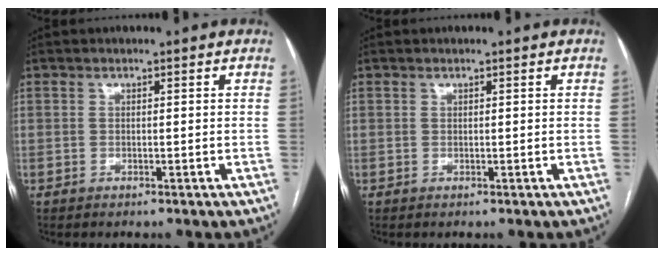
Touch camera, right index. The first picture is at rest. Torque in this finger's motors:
{"motor_torque": [-0.07, 0.02, -0.03, 0.00]}